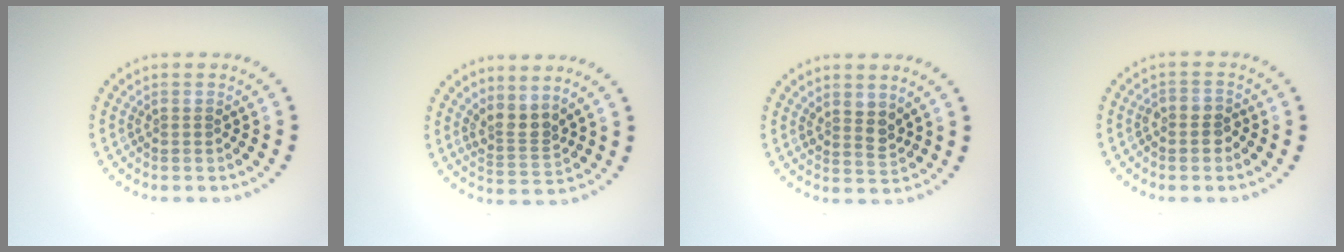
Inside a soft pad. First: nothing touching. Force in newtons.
{"total": 2.7, "press": 1.9, "slide": 1.9}
{"total": 1.7, "press": 1.5, "slide": 0.9}
{"total": 2.0, "press": 1.8, "slide": 0.8}